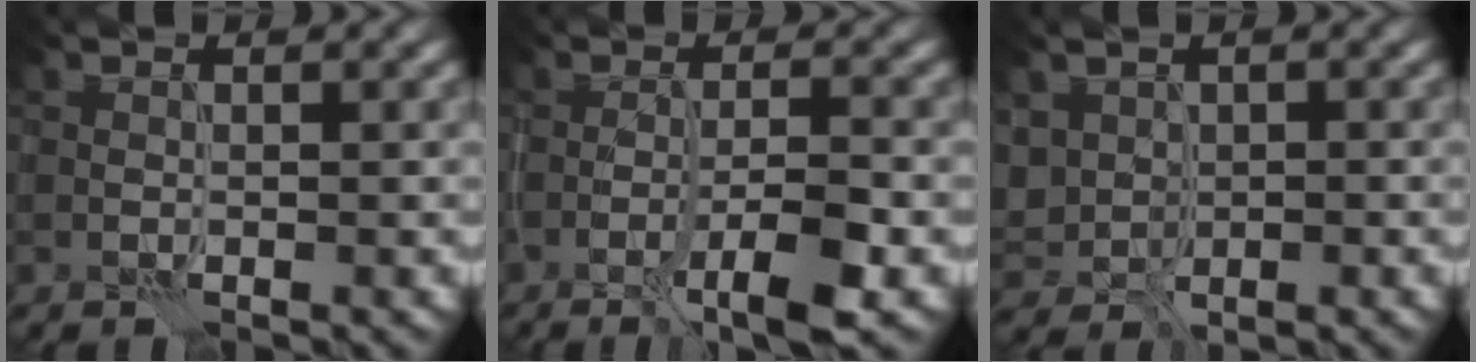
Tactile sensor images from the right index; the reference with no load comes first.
{"total": 4.4, "force": [-2.3, 0.6, 3.8], "torque": [-0.059, 0.007, -0.039]}
{"total": 2.8, "force": [0.6, 2.4, 1.3], "torque": [-0.035, -0.004, 0.018]}